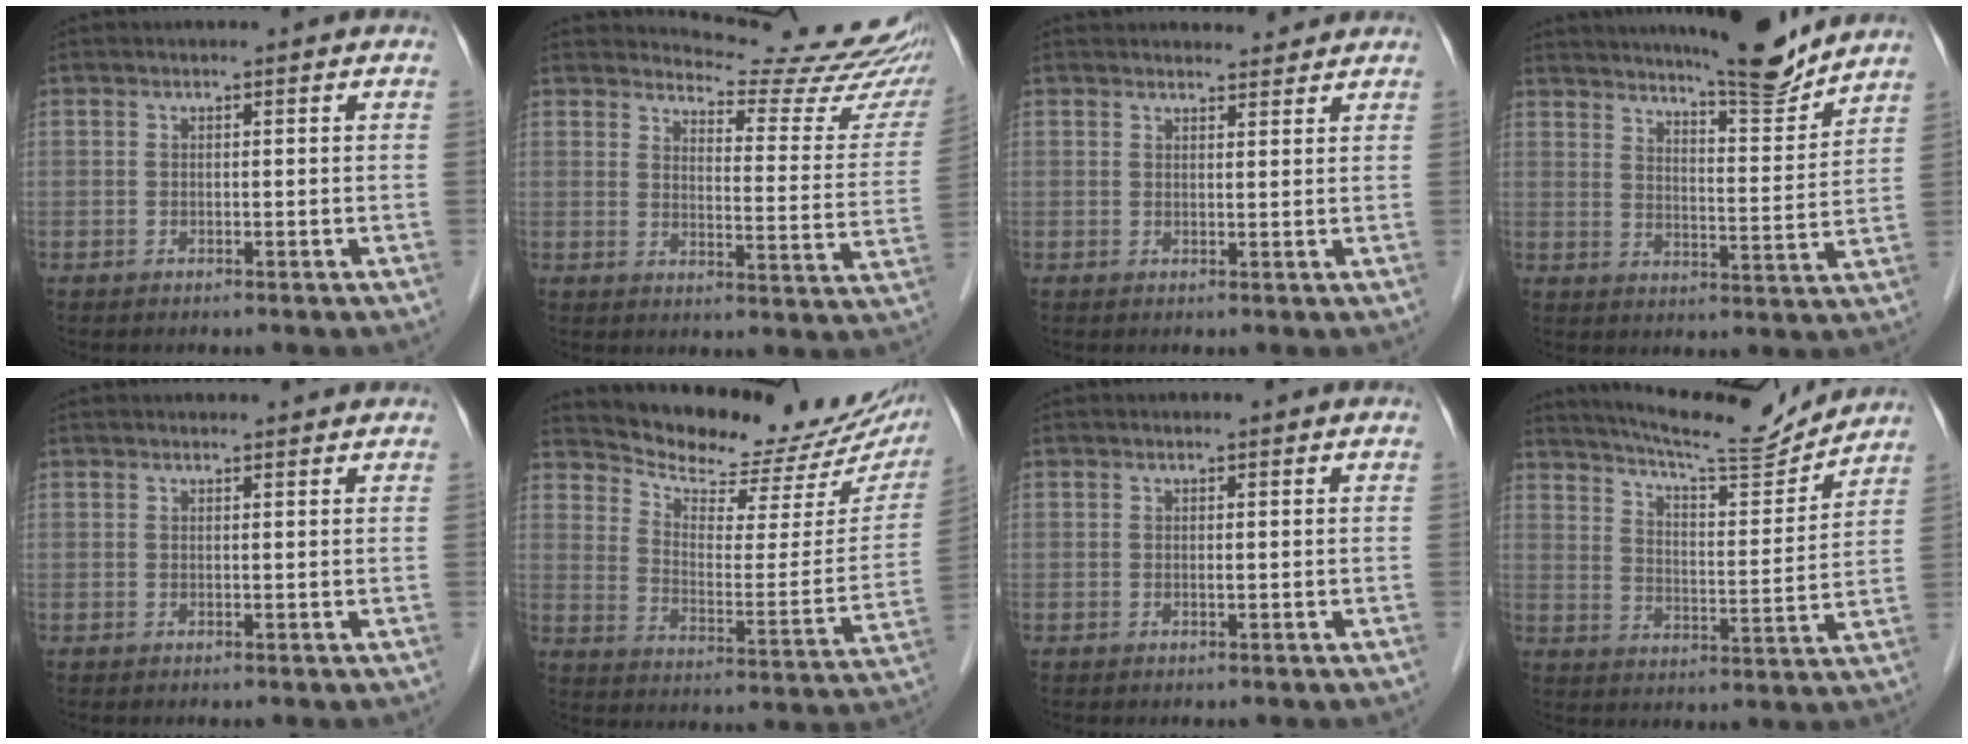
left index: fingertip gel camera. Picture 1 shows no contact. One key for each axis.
{"total": 18.9, "fx": 18.2, "fy": 2.1, "fz": 4.4, "tx": -0.046, "ty": -0.106, "tz": 0.194}
{"total": 4.4, "fx": 4.3, "fy": 1.0, "fz": 0.5, "tx": -0.005, "ty": 0.013, "tz": 0.052}
{"total": 12.1, "fx": 11.2, "fy": 0.3, "fz": 4.4, "tx": -0.068, "ty": -0.020, "tz": 0.159}
{"total": 3.8, "fx": 3.6, "fy": 0.5, "fz": 0.8, "tx": -0.012, "ty": 0.019, "tz": 0.045}
{"total": 19.4, "fx": 17.8, "fy": 4.8, "fz": 6.1, "tx": -0.089, "ty": -0.043, "tz": 0.233}
{"total": 0.6, "fx": 0.4, "fy": 0.1, "fz": 0.4, "tx": -0.010, "ty": -0.001, "tz": 0.005}
{"total": 14.7, "fx": 14.0, "fy": 0.7, "fz": 4.3, "tx": -0.079, "ty": -0.012, "tz": 0.210}